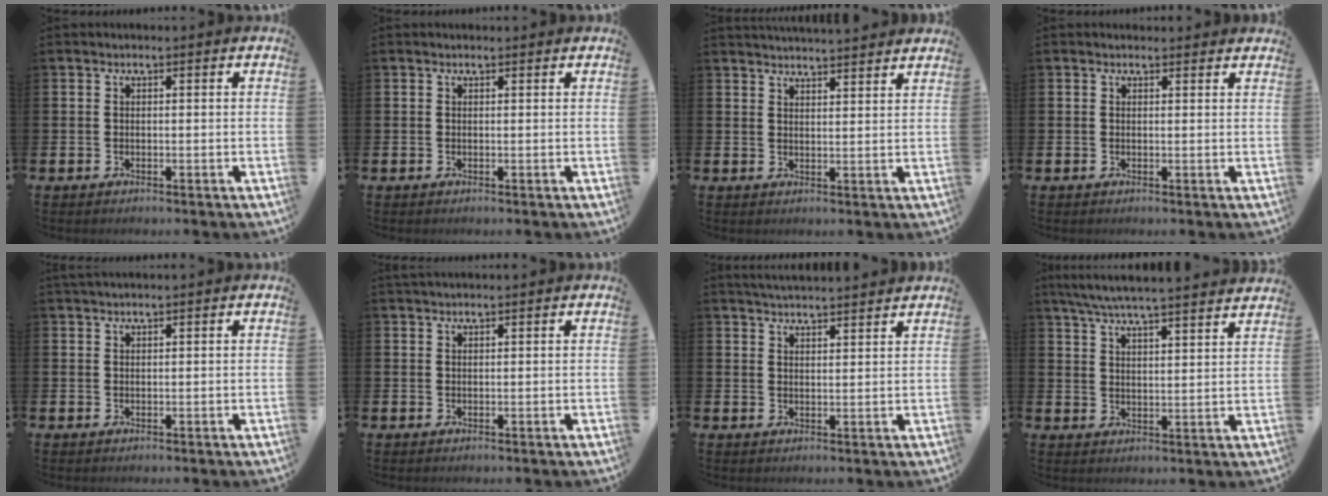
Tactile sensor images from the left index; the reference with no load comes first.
{"total": 0.0}
{"total": 3.5, "force": [3.5, -0.2, -0.2], "torque": [-0.004, -0.022, 0.064]}
{"total": 0.9, "force": [0.8, 0.3, 0.1], "torque": [0.005, 0.001, 0.013]}
{"total": 1.0, "force": [0.9, -0.1, 0.3], "torque": [-0.005, 0.000, 0.017]}
{"total": 1.1, "force": [1.1, 0.1, 0.3], "torque": [0.003, -0.002, 0.018]}
{"total": 3.7, "force": [3.7, -0.3, 0.2], "torque": [-0.010, -0.020, 0.067]}
{"total": 6.5, "force": [6.3, 0.0, 1.9], "torque": [-0.062, -0.038, 0.112]}